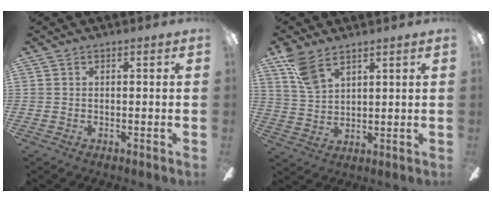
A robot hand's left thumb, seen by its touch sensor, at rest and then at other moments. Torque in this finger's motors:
{"motor_torque": [0.28, -0.19, 0.75, -0.44, 0.05]}